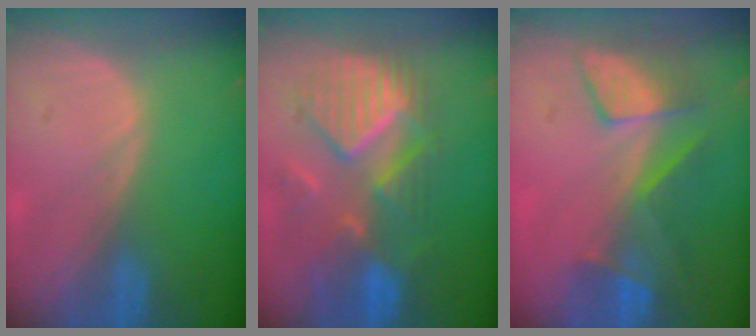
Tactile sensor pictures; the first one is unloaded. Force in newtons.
{"total": 10.6, "press": 9.7, "slide": 4.3}
{"total": 8.3, "press": 7.2, "slide": 4.1}